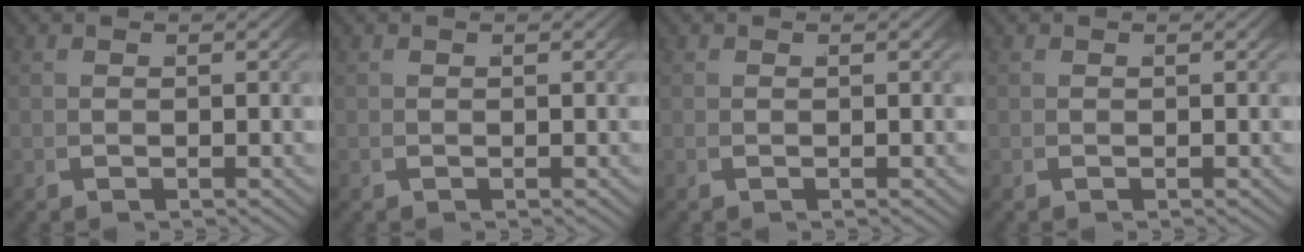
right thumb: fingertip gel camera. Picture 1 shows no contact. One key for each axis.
{"total": 0.0}
{"total": 0.0}
{"total": 0.0}